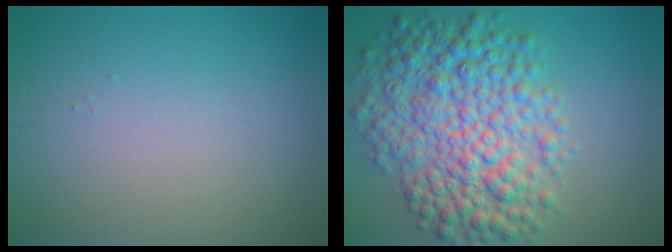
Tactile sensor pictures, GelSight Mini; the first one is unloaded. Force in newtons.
{"total": 9.1, "press": 9.1, "slide": 0.1}